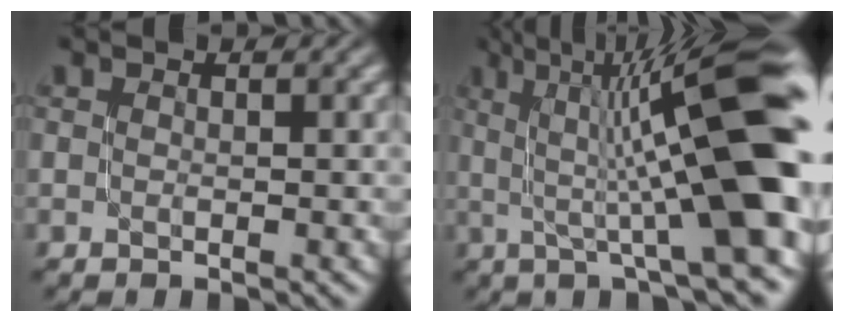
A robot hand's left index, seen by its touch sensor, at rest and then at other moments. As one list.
[{"total": 15.0, "force": [2.3, 3.5, 14.4], "torque": [-0.186, 0.019, 0.038]}]